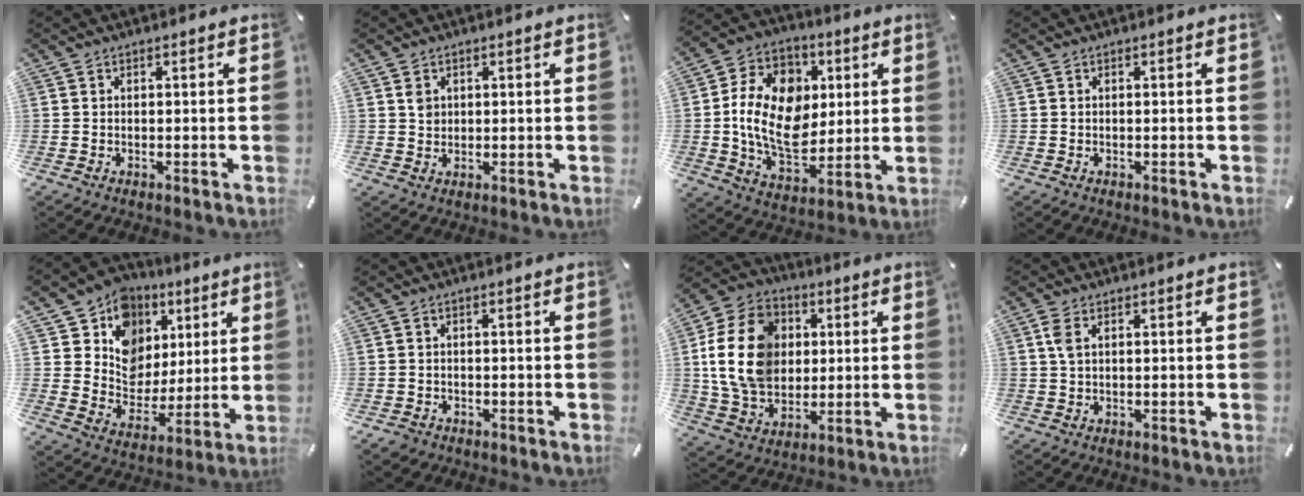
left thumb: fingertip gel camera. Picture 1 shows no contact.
{"total": 2.3, "force": [0.8, 2.1, 0.7], "torque": [-0.001, -0.003, 0.012]}
{"total": 18.1, "force": [0.7, 13.6, 11.9], "torque": [-0.234, 0.001, 0.010]}
{"total": 0.0}
{"total": 12.8, "force": [5.5, 11.3, 2.4], "torque": [-0.044, -0.049, 0.109]}
{"total": 1.7, "force": [-1.1, 1.3, 0.4], "torque": [-0.007, 0.007, -0.024]}
{"total": 17.8, "force": [2.0, 14.4, 10.3], "torque": [-0.230, 0.005, 0.033]}
{"total": 2.9, "force": [0.9, 1.3, 2.3], "torque": [-0.059, 0.003, 0.013]}